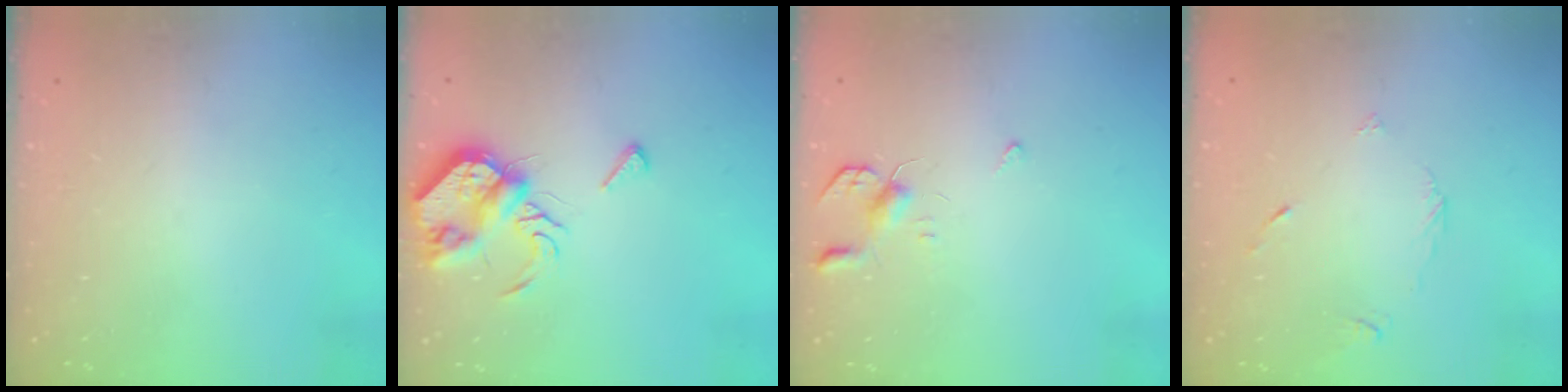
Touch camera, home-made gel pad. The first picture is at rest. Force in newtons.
{"total": 8.1, "press": 8.1, "slide": 0.1}
{"total": 3.9, "press": 3.8, "slide": 0.7}
{"total": 4.0, "press": 4.0, "slide": 0.4}